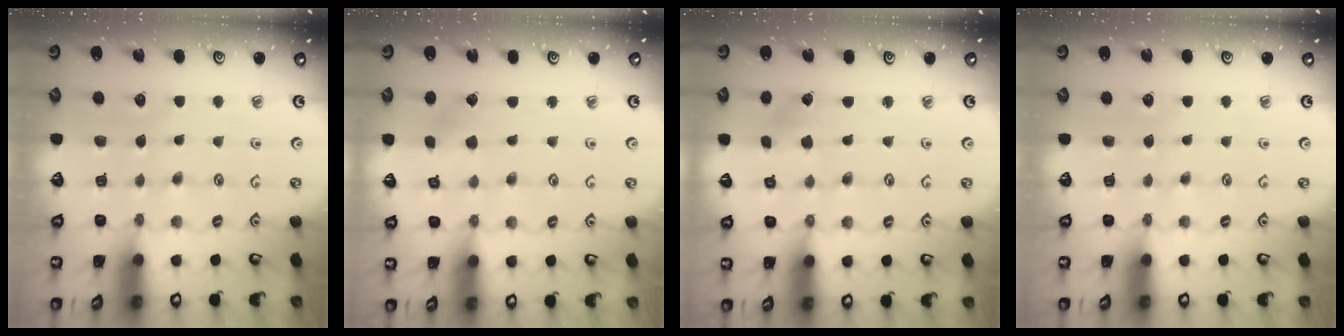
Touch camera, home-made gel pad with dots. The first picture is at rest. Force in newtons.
{"total": 2.1, "press": 2.1, "slide": 0.2}
{"total": 1.5, "press": 1.5, "slide": 0.1}
{"total": 0.0}